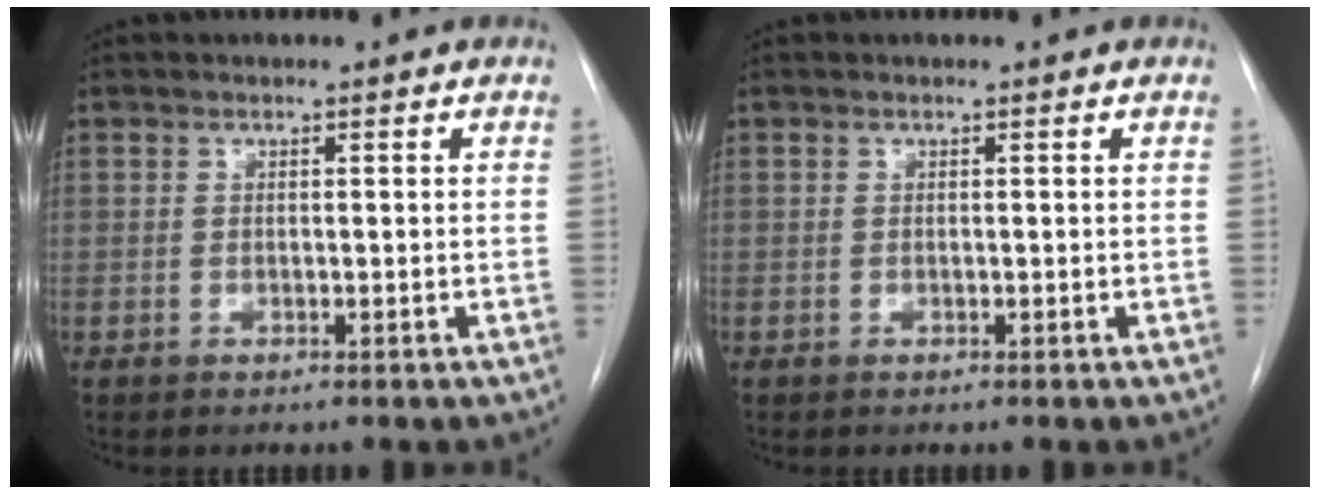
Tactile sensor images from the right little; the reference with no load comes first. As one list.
[{"total": 0.0}]